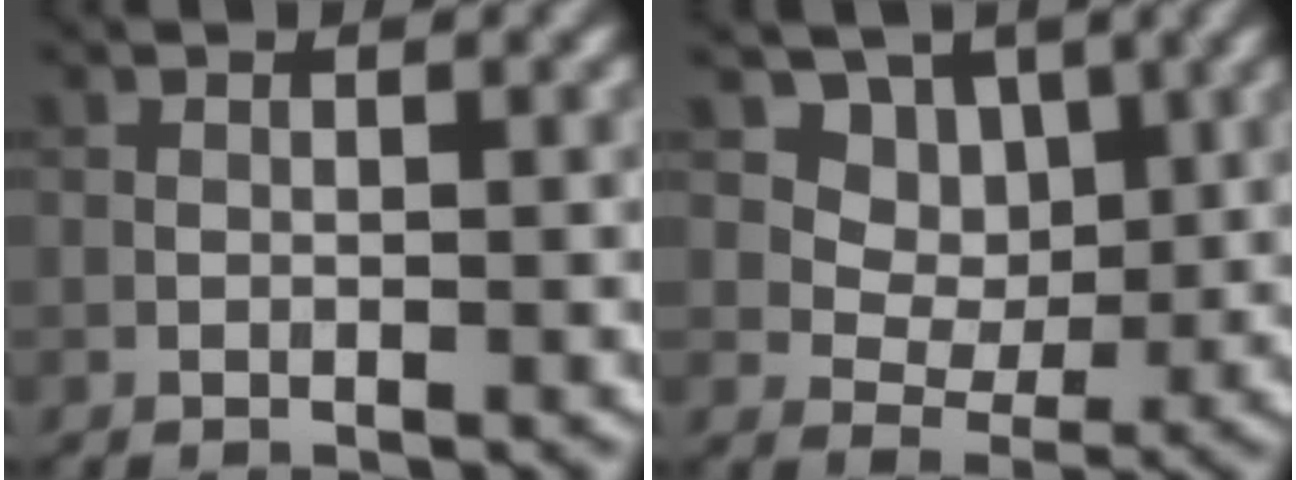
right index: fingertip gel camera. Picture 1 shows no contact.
{"total": 8.7, "force": [4.4, 6.6, 3.7], "torque": [-0.062, -0.016, 0.078]}